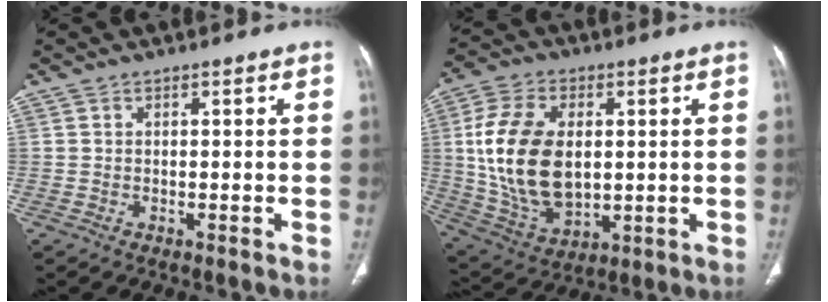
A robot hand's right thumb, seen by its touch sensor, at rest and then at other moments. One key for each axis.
{"total": 18.6, "fx": 1.8, "fy": 11.5, "fz": 14.5, "tx": -0.271, "ty": -0.014, "tz": 0.045}